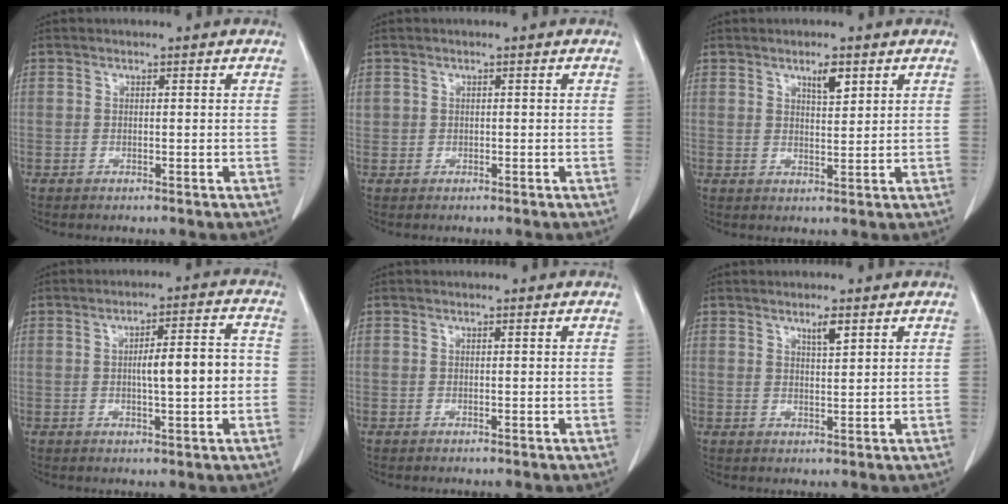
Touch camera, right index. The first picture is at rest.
{"total": 0.8, "force": [0.3, 0.7, 0.1], "torque": [0.007, 0.007, 0.003]}
{"total": 3.4, "force": [2.1, 0.8, 2.6], "torque": [-0.044, -0.004, 0.036]}
{"total": 7.8, "force": [-0.3, 1.3, 7.7], "torque": [-0.115, 0.016, -0.002]}
{"total": 0.0}
{"total": 2.6, "force": [1.7, 0.3, 1.9], "torque": [-0.035, -0.004, 0.030]}